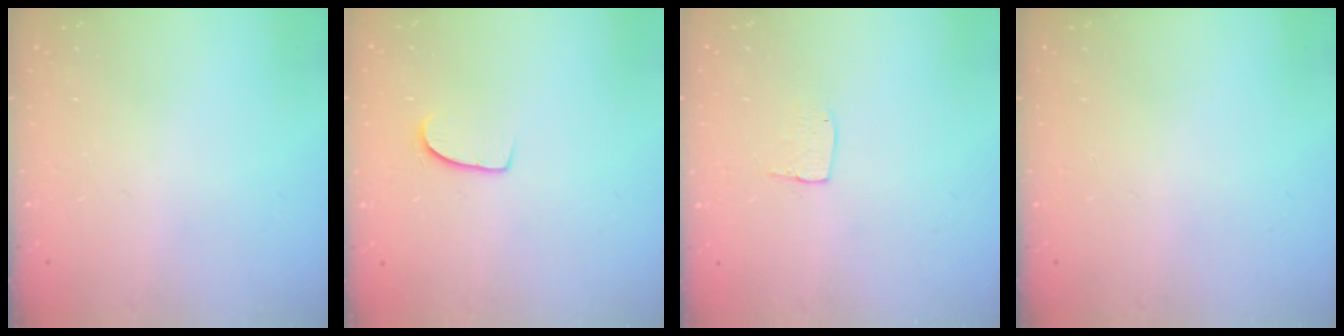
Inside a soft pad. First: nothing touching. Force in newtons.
{"total": 6.8, "press": 6.8, "slide": 0.4}
{"total": 3.8, "press": 3.8, "slide": 0.2}
{"total": 0.0}